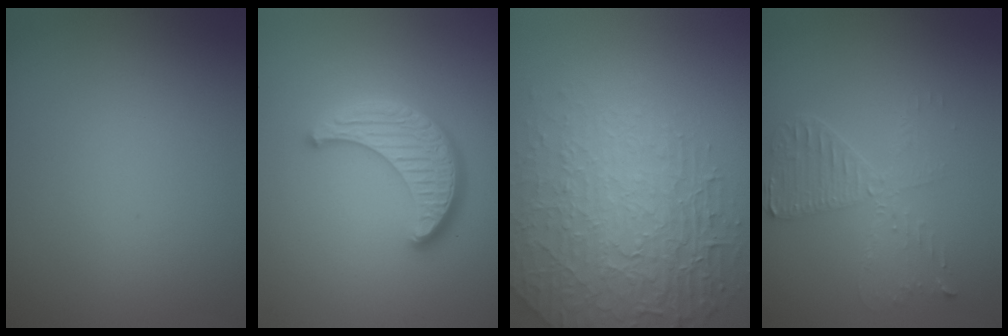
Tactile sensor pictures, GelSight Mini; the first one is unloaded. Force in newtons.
{"total": 4.5, "press": 3.8, "slide": 2.5}
{"total": 6.2, "press": 5.1, "slide": 3.5}
{"total": 3.7, "press": 3.2, "slide": 1.9}